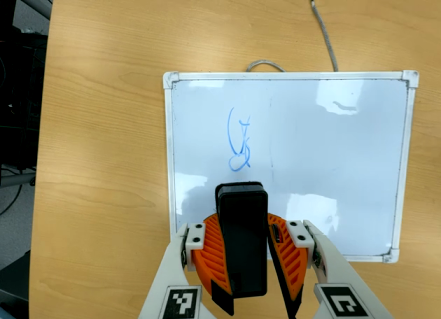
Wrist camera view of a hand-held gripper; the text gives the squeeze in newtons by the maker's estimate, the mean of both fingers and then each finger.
{"total": 11.5, "left": 11.2, "right": 11.9}